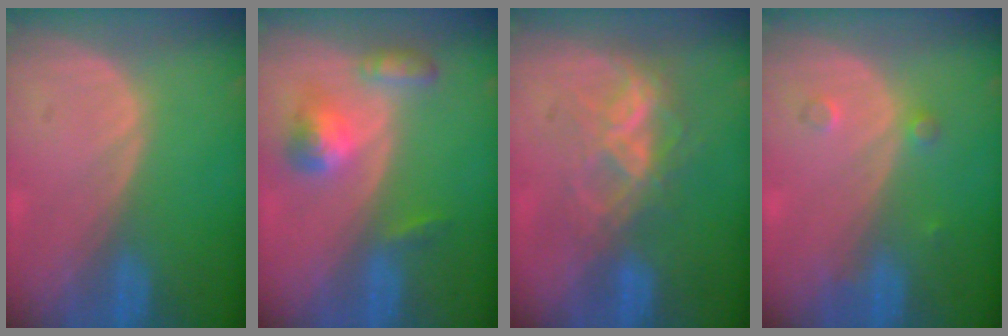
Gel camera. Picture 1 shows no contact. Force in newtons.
{"total": 5.7, "press": 5.2, "slide": 2.3}
{"total": 7.3, "press": 6.1, "slide": 3.9}
{"total": 1.7, "press": 1.7, "slide": 0.3}